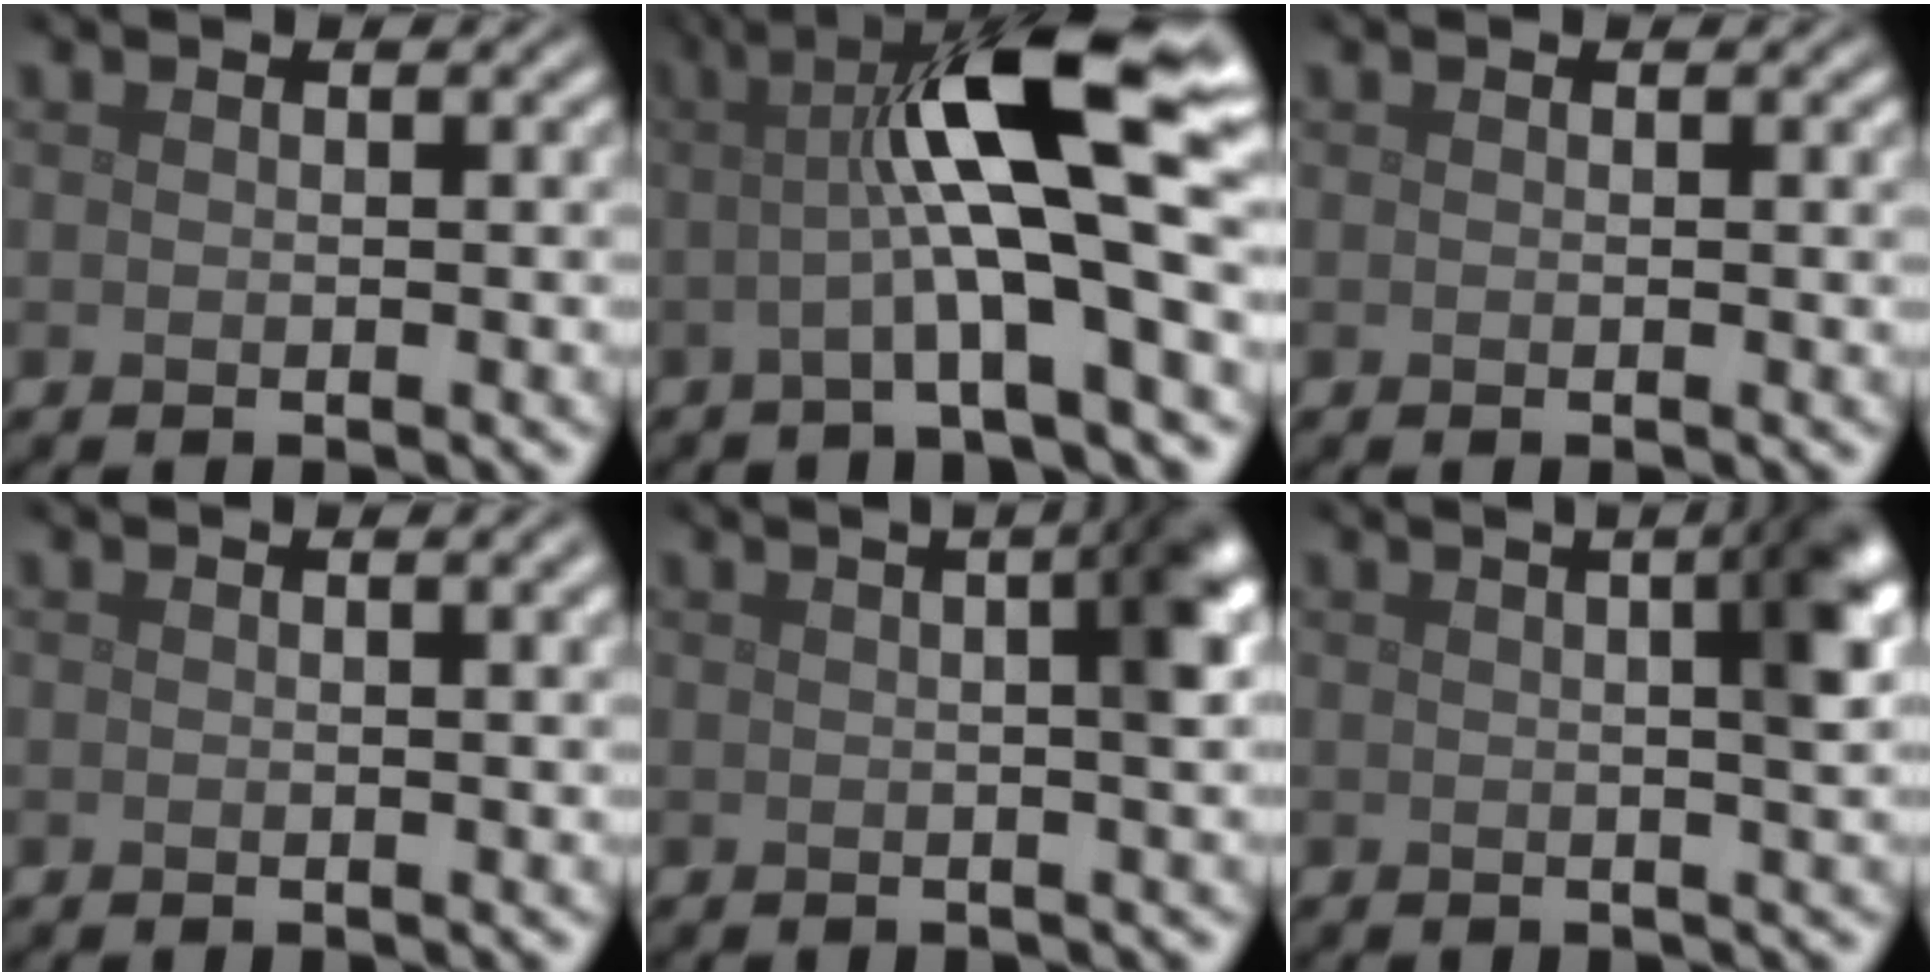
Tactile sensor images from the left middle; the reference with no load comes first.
{"total": 10.3, "force": [1.0, 1.8, 10.1], "torque": [-0.151, 0.011, 0.007]}
{"total": 0.0}
{"total": 1.9, "force": [0.9, 0.6, 1.5], "torque": [-0.014, 0.006, 0.013]}
{"total": 5.9, "force": [1.2, 2.2, 5.4], "torque": [-0.024, 0.030, 0.002]}
{"total": 6.5, "force": [1.5, 2.3, 5.9], "torque": [-0.026, 0.031, 0.005]}